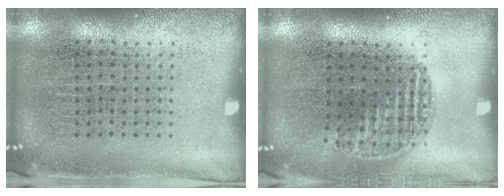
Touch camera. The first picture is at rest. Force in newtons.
{"total": 0.9, "press": 0.8, "slide": 0.5}